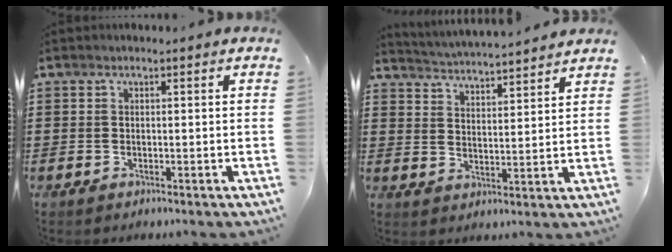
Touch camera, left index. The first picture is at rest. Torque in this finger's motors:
{"motor_torque": [2.14, 0.00, 0.17, 0.08]}